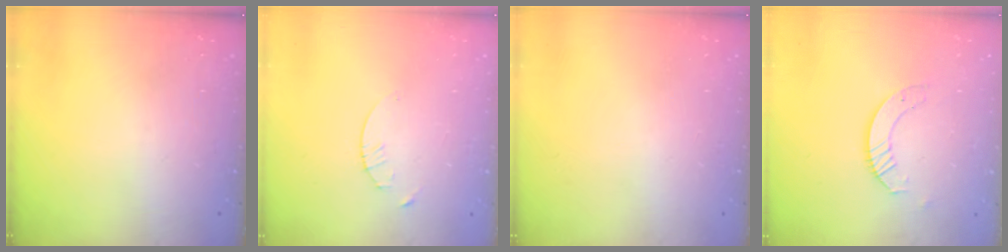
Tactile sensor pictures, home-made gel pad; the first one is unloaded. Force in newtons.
{"total": 1.7, "press": 1.6, "slide": 0.2}
{"total": 0.0}
{"total": 3.8, "press": 3.8, "slide": 0.1}